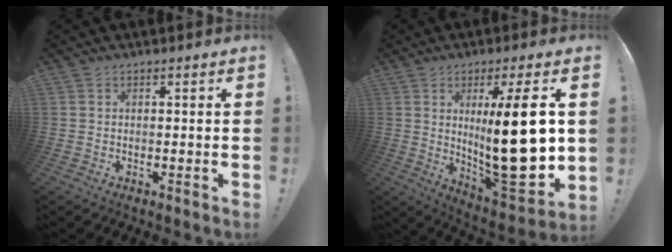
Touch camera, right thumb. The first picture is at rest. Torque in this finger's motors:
{"motor_torque": [2.19, 2.34, 1.73, 1.03, 0.19]}